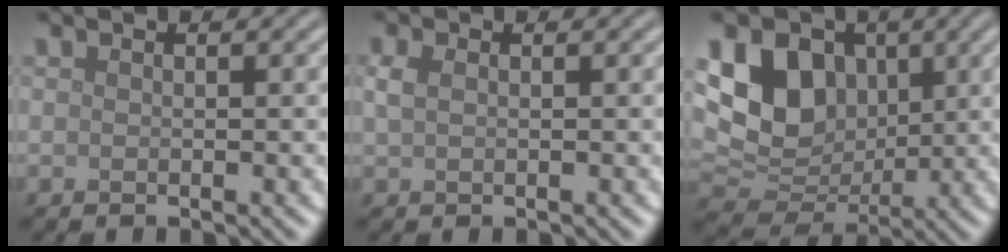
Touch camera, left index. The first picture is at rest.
{"total": 1.2, "force": [0.4, 0.8, 0.9], "torque": [-0.022, 0.002, 0.006]}
{"total": 9.3, "force": [2.2, 7.1, 5.7], "torque": [-0.114, 0.002, 0.030]}